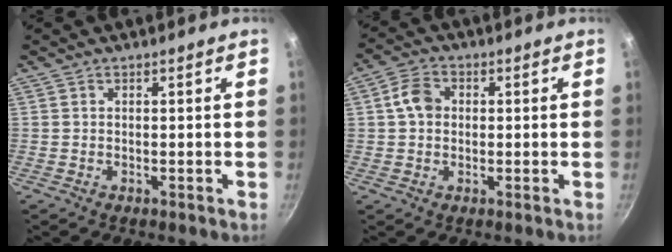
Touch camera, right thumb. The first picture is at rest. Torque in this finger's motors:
{"motor_torque": [-0.02, 0.12, 0.46, 0.43, 0.15]}